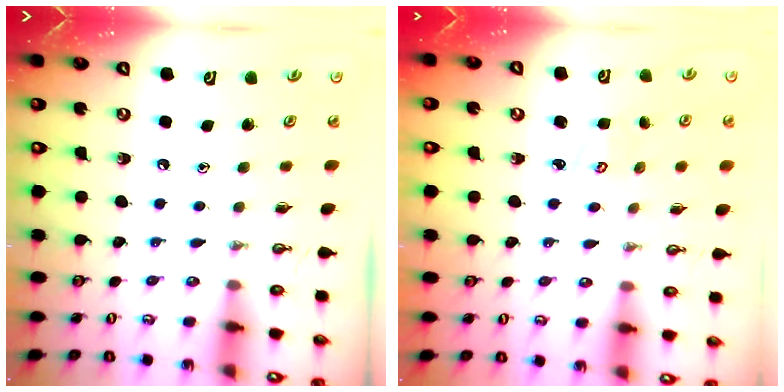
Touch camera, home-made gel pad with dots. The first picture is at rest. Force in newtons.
{"total": 2.8, "press": 2.8, "slide": 0.3}